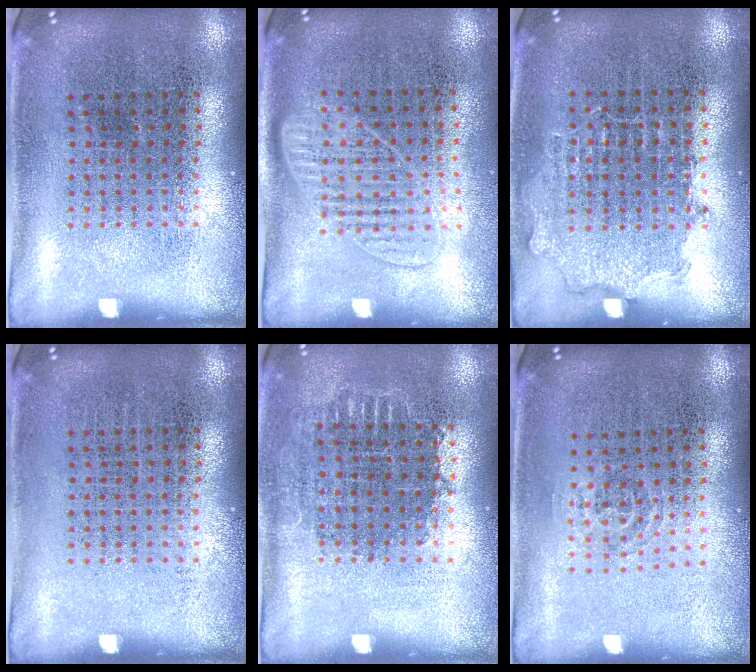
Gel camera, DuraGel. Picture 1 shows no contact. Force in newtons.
{"total": 1.3, "press": 1.2, "slide": 0.5}
{"total": 0.8, "press": 0.7, "slide": 0.3}
{"total": 0.0}
{"total": 0.7, "press": 0.7, "slide": 0.3}
{"total": 0.9, "press": 0.6, "slide": 0.7}